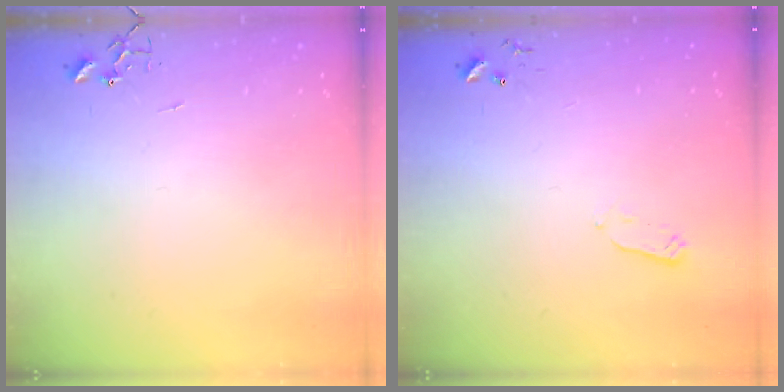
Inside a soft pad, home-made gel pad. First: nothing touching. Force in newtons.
{"total": 2.7, "press": 2.6, "slide": 0.4}